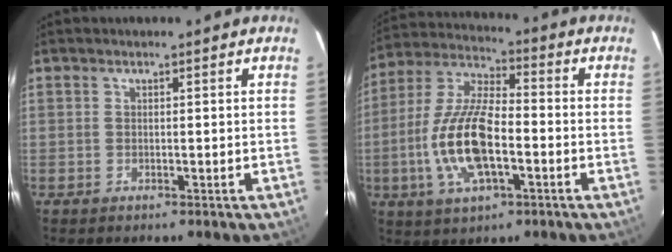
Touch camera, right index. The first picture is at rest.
{"total": 15.7, "force": [-3.9, 6.1, 14.0], "torque": [-0.295, -0.002, -0.074]}